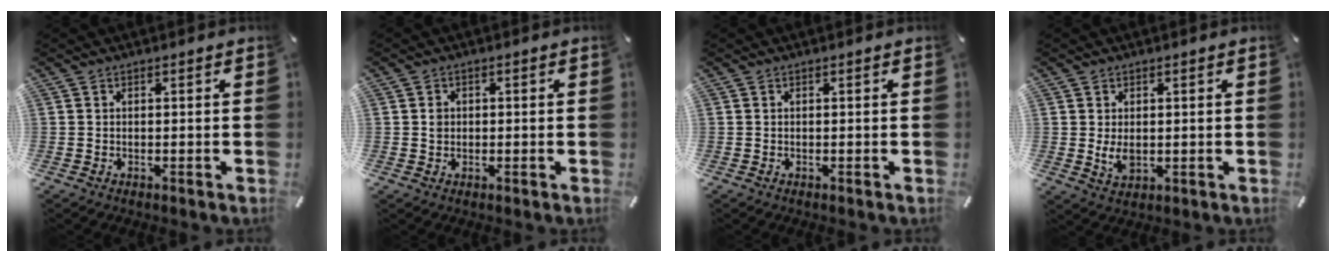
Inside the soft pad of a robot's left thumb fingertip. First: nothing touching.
{"total": 1.6, "force": [0.1, 1.5, 0.6], "torque": [-0.005, 0.004, -0.003]}
{"total": 0.0}
{"total": 4.2, "force": [0.1, 3.0, 2.8], "torque": [-0.057, -0.004, 0.002]}